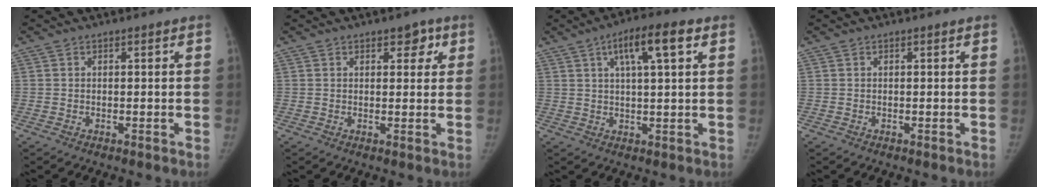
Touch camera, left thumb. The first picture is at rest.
{"total": 3.5, "force": [1.8, 2.1, 2.1], "torque": [0.001, -0.004, 0.019]}
{"total": 9.1, "force": [3.8, 2.1, 8.0], "torque": [-0.129, 0.006, 0.062]}
{"total": 0.0}